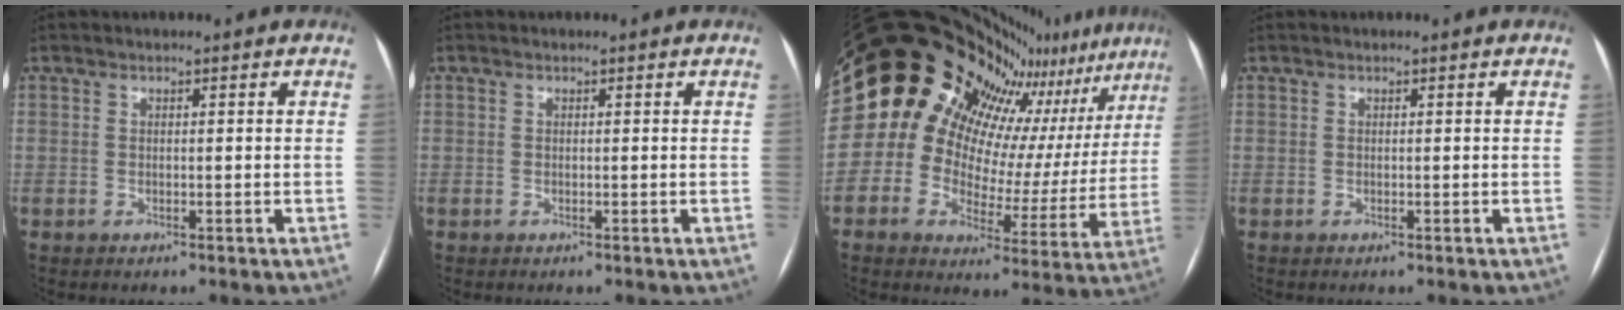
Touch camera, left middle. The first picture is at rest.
{"total": 0.0}
{"total": 17.0, "force": [13.1, 6.4, 8.7], "torque": [-0.133, -0.005, 0.154]}
{"total": 0.0}